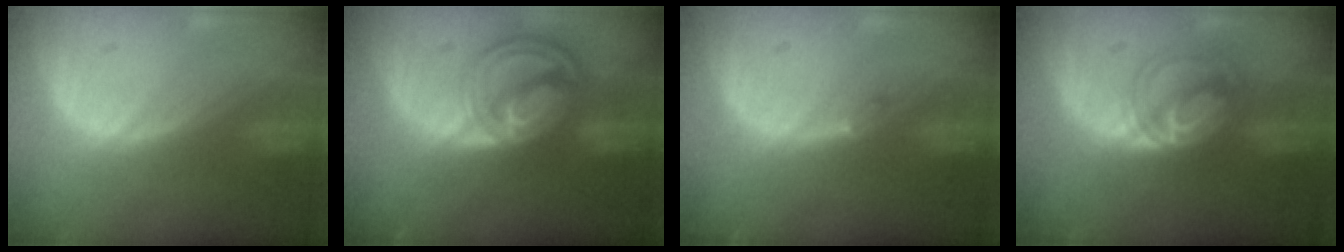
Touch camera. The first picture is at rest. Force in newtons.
{"total": 8.5, "press": 7.3, "slide": 4.4}
{"total": 0.8, "press": 0.8, "slide": 0.2}
{"total": 5.9, "press": 5.5, "slide": 2.1}